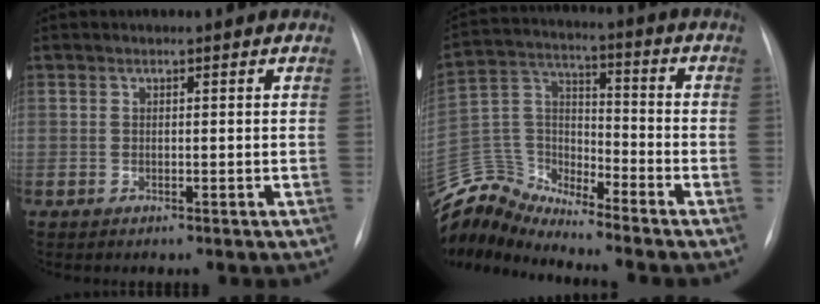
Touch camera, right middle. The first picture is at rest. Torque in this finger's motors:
{"motor_torque": [-0.33, -0.27, -0.07, -0.08]}